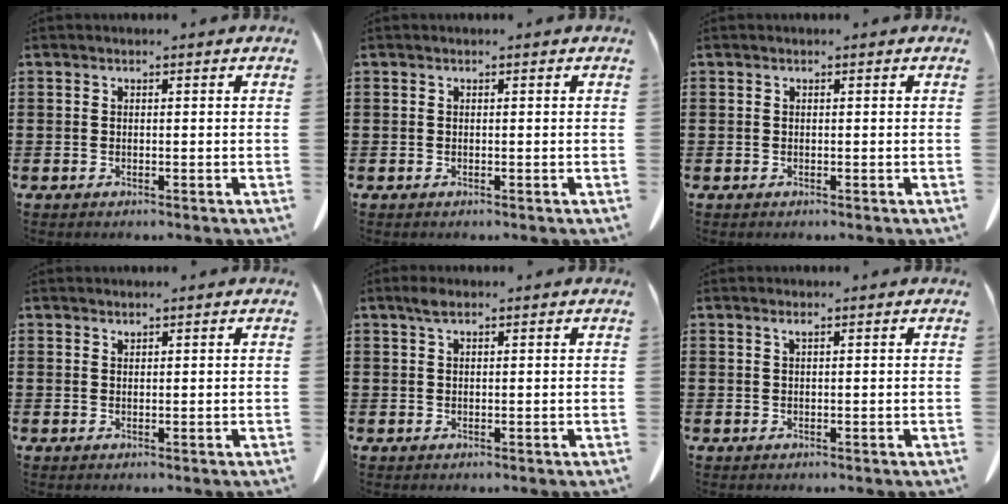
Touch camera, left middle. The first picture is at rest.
{"total": 0.0}
{"total": 0.0}
{"total": 0.7, "force": [0.7, 0.0, 0.1], "torque": [-0.004, -0.003, 0.016]}
{"total": 1.7, "force": [1.0, 0.6, 1.2], "torque": [-0.028, 0.002, 0.018]}
{"total": 0.7, "force": [0.4, 0.0, 0.6], "torque": [-0.013, -0.003, 0.010]}